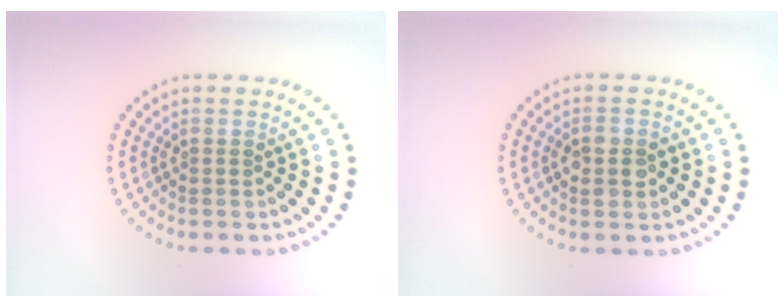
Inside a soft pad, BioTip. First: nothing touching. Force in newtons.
{"total": 2.7, "press": 2.7, "slide": 0.1}